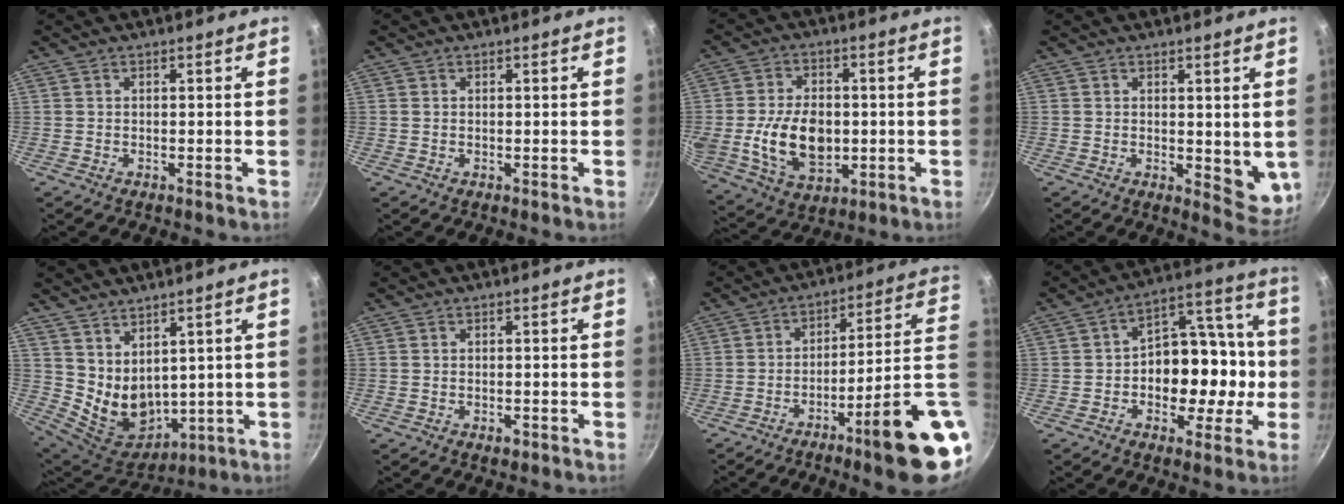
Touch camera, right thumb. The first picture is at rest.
{"total": 0.0}
{"total": 14.4, "force": [-1.2, 9.7, 10.6], "torque": [-0.169, 0.000, -0.010]}
{"total": 6.4, "force": [1.1, 3.5, 5.2], "torque": [-0.058, -0.021, 0.018]}
{"total": 10.7, "force": [4.5, 6.8, 6.9], "torque": [-0.105, -0.050, 0.110]}
{"total": 1.4, "force": [-0.7, 0.8, 0.9], "torque": [-0.011, 0.003, -0.012]}
{"total": 18.5, "force": [-5.0, 2.7, 17.6], "torque": [-0.230, 0.035, -0.071]}
{"total": 15.7, "force": [-2.7, 10.8, 11.1], "torque": [-0.104, 0.055, -0.042]}